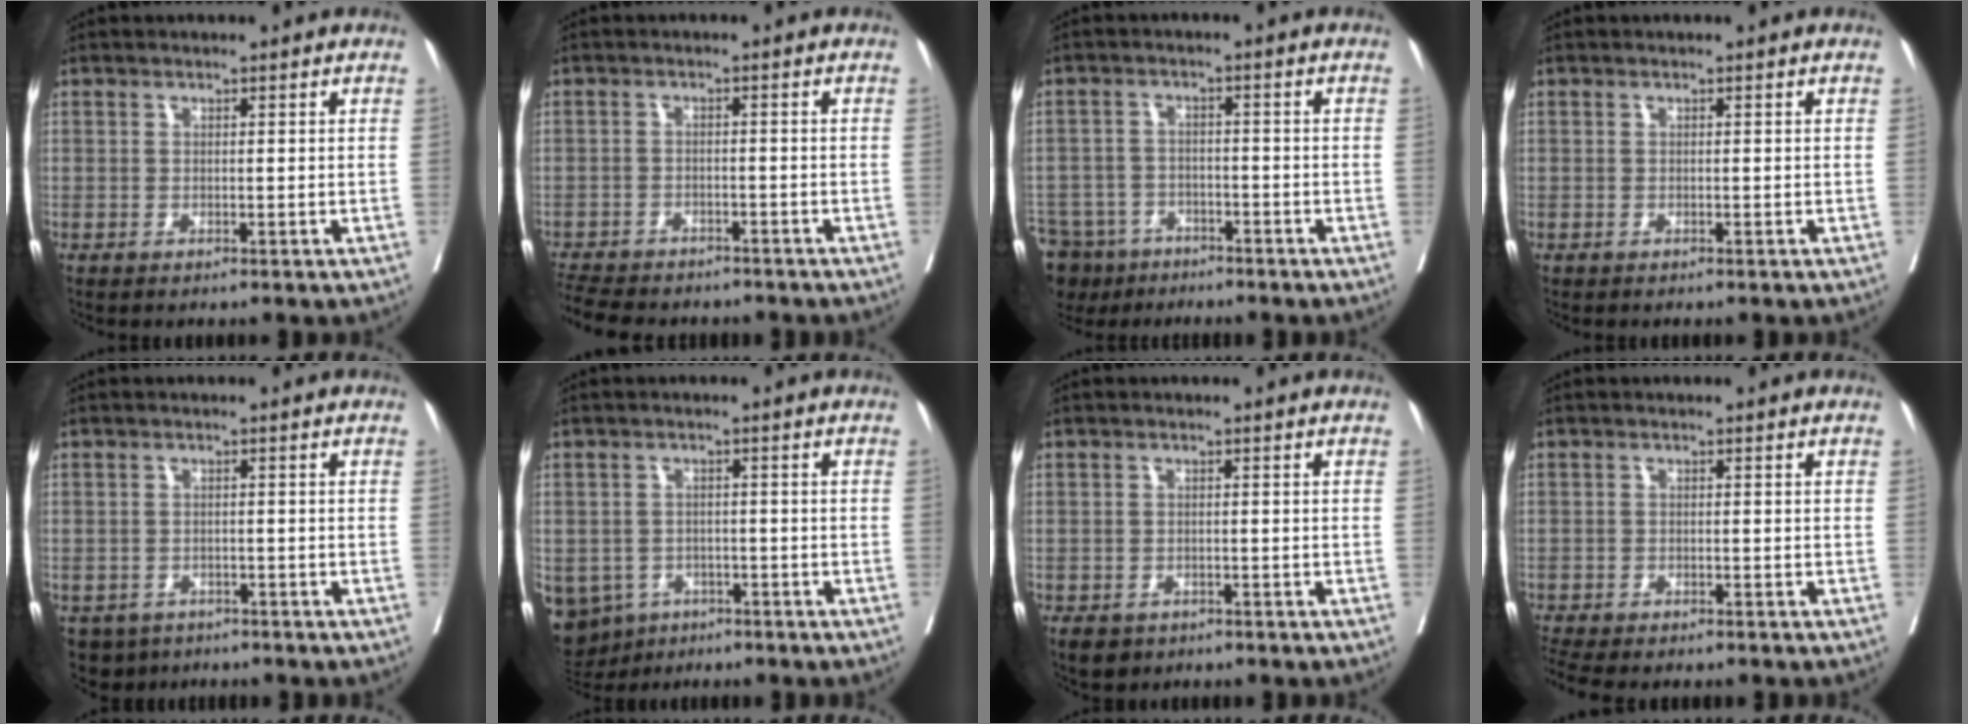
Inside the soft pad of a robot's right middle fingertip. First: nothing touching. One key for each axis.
{"total": 11.7, "fx": -10.1, "fy": 3.8, "fz": 4.6, "tx": -0.101, "ty": -0.008, "tz": -0.141}
{"total": 11.0, "fx": -8.3, "fy": 6.7, "fz": 2.6, "tx": -0.071, "ty": -0.006, "tz": -0.126}
{"total": 0.0}
{"total": 4.1, "fx": -2.9, "fy": 2.9, "fz": 0.3, "tx": -0.001, "ty": 0.002, "tz": -0.042}
{"total": 11.0, "fx": -5.8, "fy": 8.9, "fz": 3.0, "tx": -0.093, "ty": -0.001, "tz": -0.074}
{"total": 4.1, "fx": -2.8, "fy": 2.9, "fz": 1.0, "tx": -0.012, "ty": 0.000, "tz": -0.039}
{"total": 7.0, "fx": -5.9, "fy": 1.9, "fz": 3.2, "tx": -0.055, "ty": -0.003, "tz": -0.090}